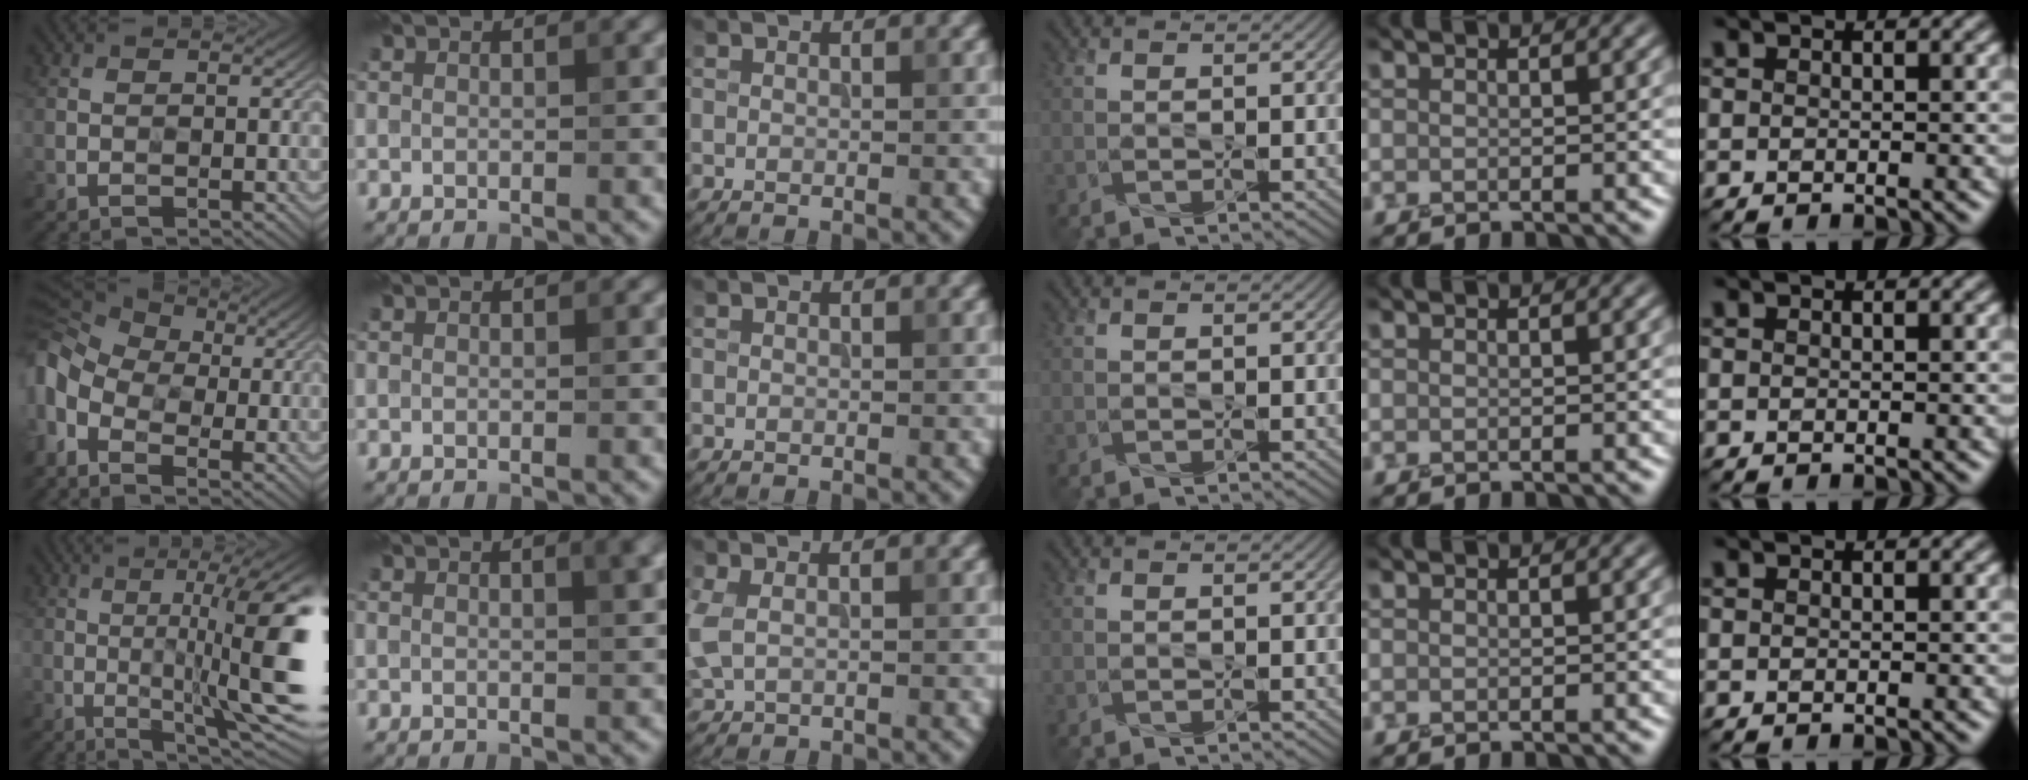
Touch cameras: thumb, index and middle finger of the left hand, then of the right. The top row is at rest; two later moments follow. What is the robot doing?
{"motion": "press", "object": "grip strengthener"}